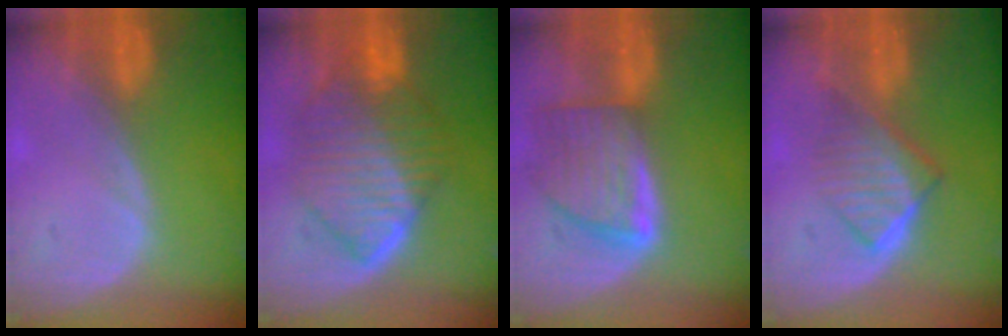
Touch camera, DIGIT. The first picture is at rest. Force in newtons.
{"total": 10.2, "press": 10.1, "slide": 1.1}
{"total": 8.1, "press": 7.4, "slide": 3.3}
{"total": 6.5, "press": 5.7, "slide": 3.1}